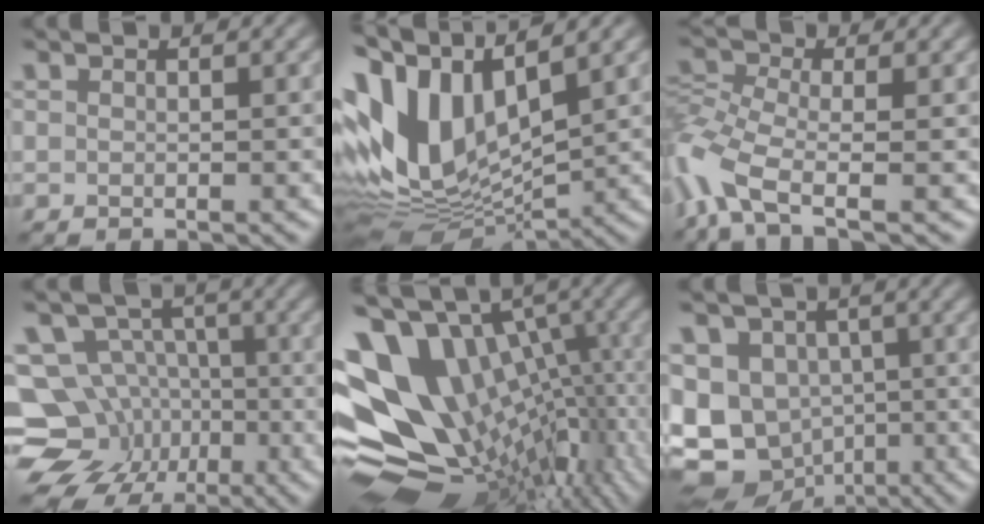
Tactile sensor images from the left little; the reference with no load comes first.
{"total": 12.1, "force": [2.6, 6.2, 10.0], "torque": [-0.213, 0.007, 0.044]}
{"total": 6.3, "force": [-3.1, 2.7, 4.8], "torque": [-0.109, -0.003, -0.077]}
{"total": 11.6, "force": [-4.7, 9.8, 4.1], "torque": [-0.062, -0.013, -0.099]}
{"total": 15.2, "force": [-0.4, 10.6, 11.0], "torque": [-0.188, 0.004, 0.022]}
{"total": 11.9, "force": [-3.2, 9.8, 5.9], "torque": [-0.116, -0.029, -0.046]}